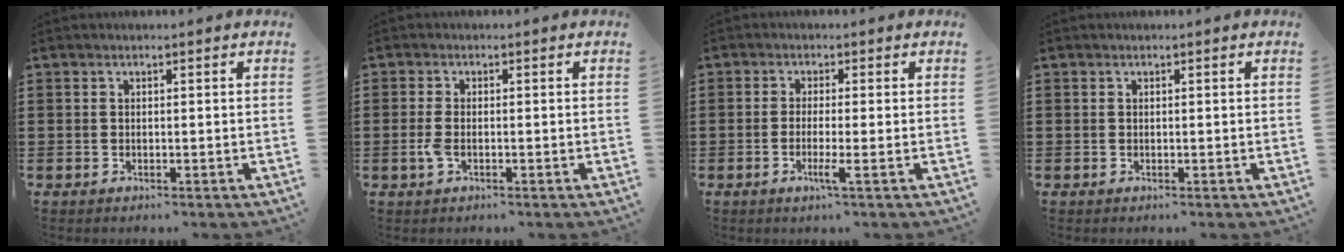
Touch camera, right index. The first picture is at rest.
{"total": 2.2, "force": [-0.6, 0.8, 1.9], "torque": [-0.050, -0.007, -0.015]}
{"total": 3.1, "force": [-1.2, -0.2, 2.8], "torque": [-0.057, -0.013, -0.024]}
{"total": 0.0}